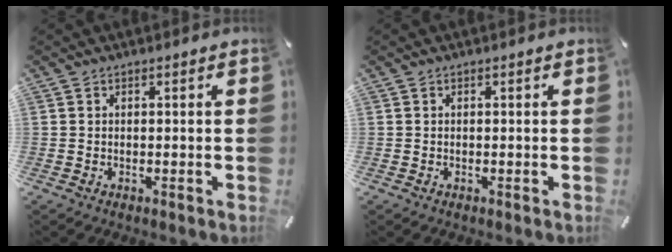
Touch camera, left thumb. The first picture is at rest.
{"total": 0.0}